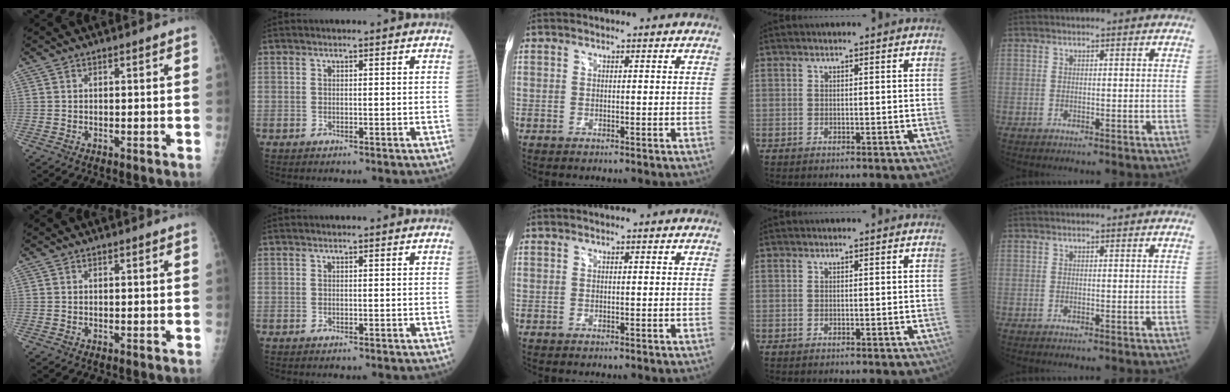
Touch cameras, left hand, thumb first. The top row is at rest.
{}